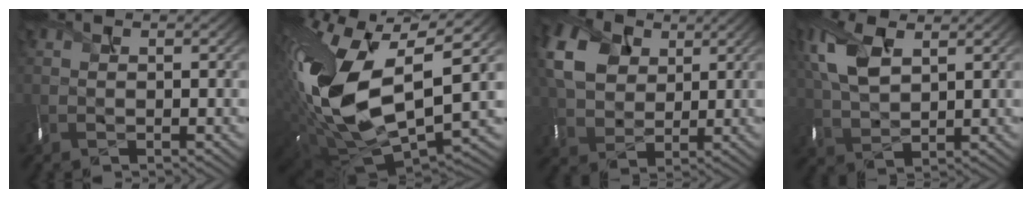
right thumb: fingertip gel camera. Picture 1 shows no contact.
{"total": 18.9, "force": [1.4, 9.9, 16.0], "torque": [-0.362, -0.031, 0.037]}
{"total": 9.3, "force": [3.2, 7.2, 4.9], "torque": [-0.151, 0.008, 0.066]}
{"total": 7.5, "force": [2.9, 4.2, 5.5], "torque": [-0.164, 0.007, 0.062]}